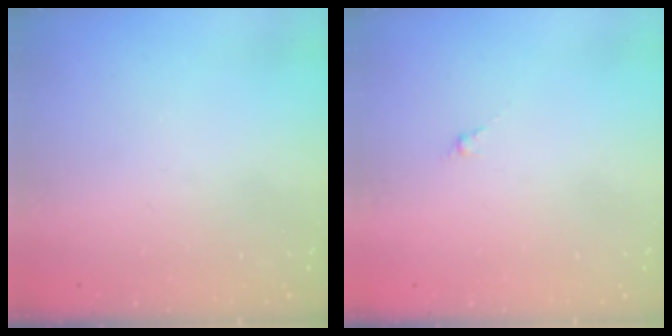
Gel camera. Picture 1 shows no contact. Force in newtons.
{"total": 0.0}